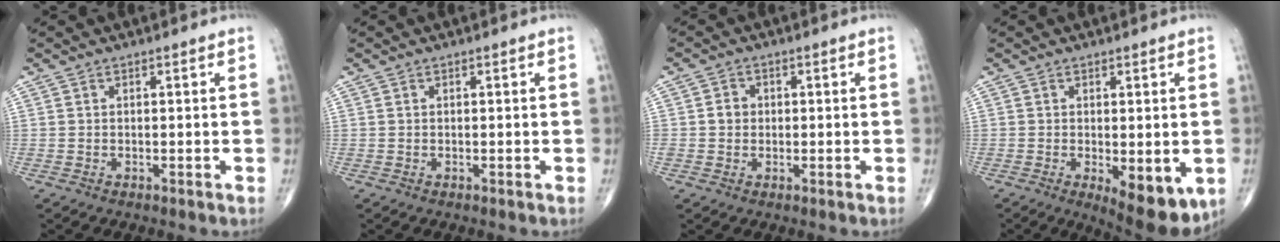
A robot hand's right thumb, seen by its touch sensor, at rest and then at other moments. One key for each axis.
{"total": 0.0}
{"total": 2.7, "fx": 0.1, "fy": 2.5, "fz": 1.1, "tx": -0.004, "ty": 0.005, "tz": -0.001}
{"total": 9.8, "fx": -3.0, "fy": 3.8, "fz": 8.5, "tx": -0.106, "ty": -0.021, "tz": -0.034}